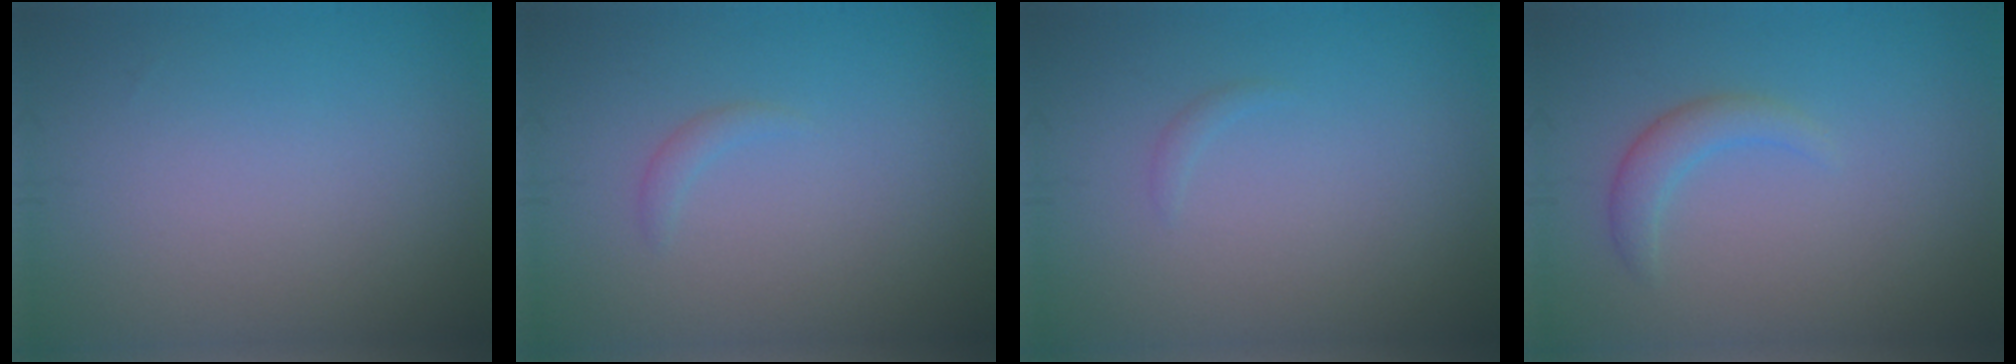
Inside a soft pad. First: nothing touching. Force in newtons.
{"total": 0.8, "press": 0.8, "slide": 0.1}
{"total": 0.5, "press": 0.5, "slide": 0.1}
{"total": 1.9, "press": 1.9, "slide": 0.0}